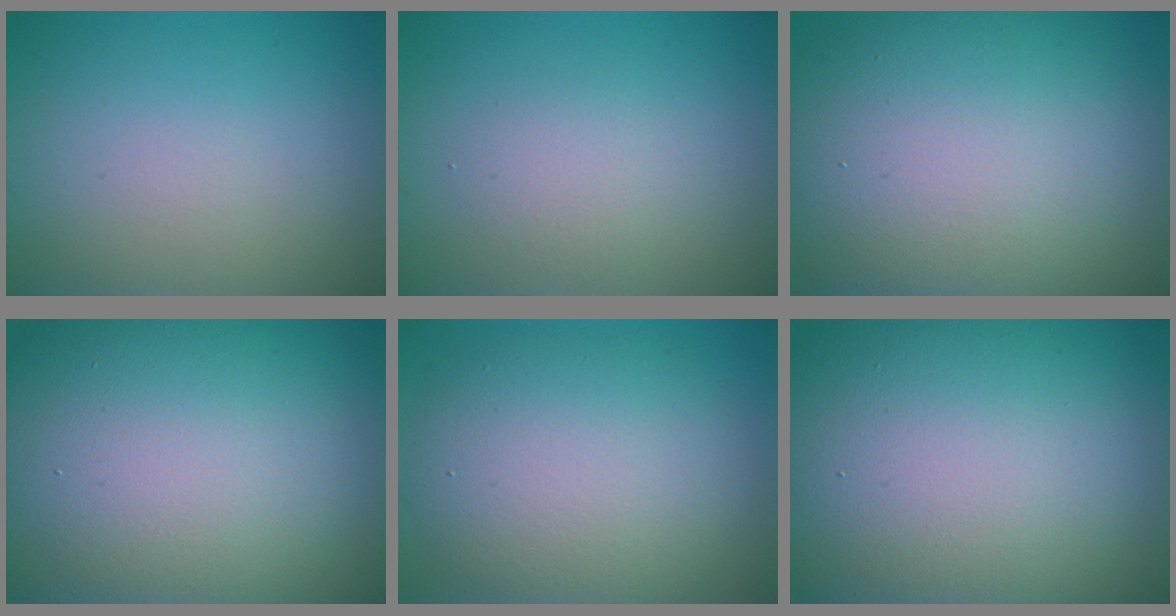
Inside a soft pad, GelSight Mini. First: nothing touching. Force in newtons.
{"total": 2.1, "press": 2.1, "slide": 0.1}
{"total": 16.0, "press": 15.9, "slide": 1.3}
{"total": 23.9, "press": 23.9, "slide": 1.7}
{"total": 8.8, "press": 8.8, "slide": 0.6}
{"total": 22.6, "press": 22.5, "slide": 0.6}